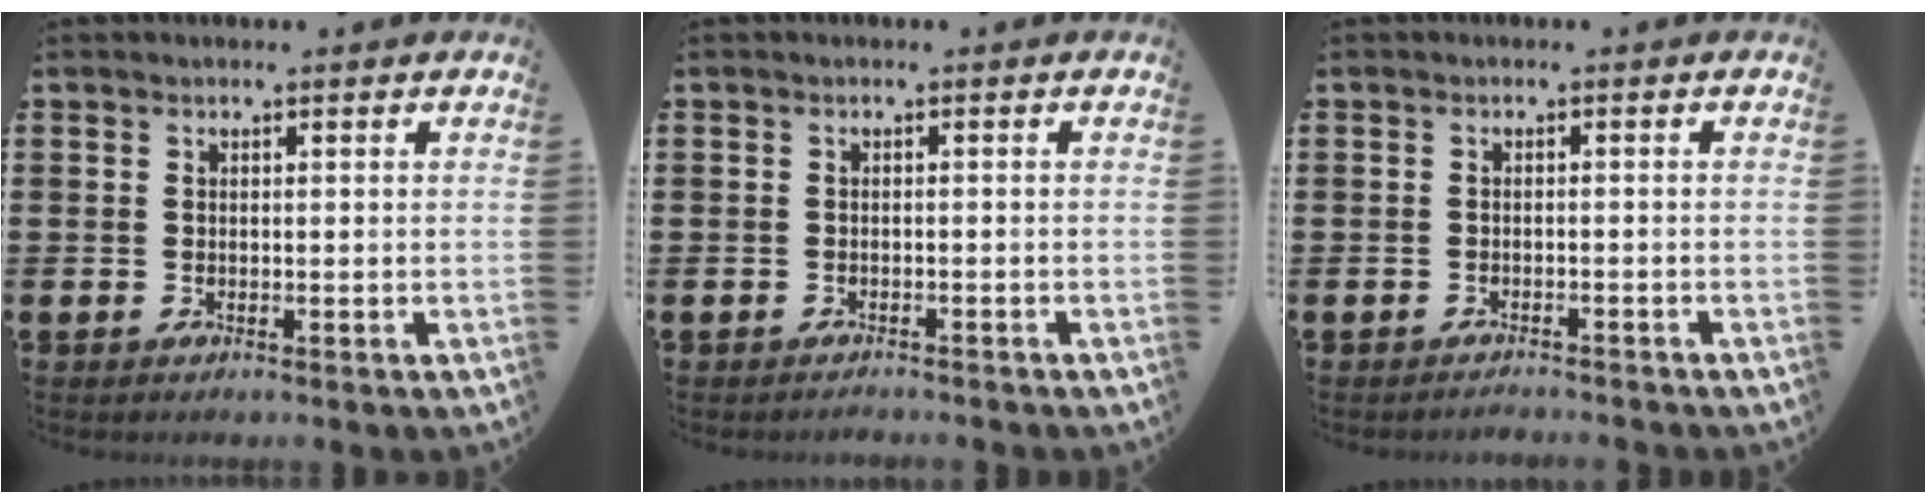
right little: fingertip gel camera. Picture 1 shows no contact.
{"total": 0.7, "force": [-0.7, 0.0, 0.0], "torque": [-0.001, -0.001, -0.015]}
{"total": 1.0, "force": [-1.0, -0.1, 0.0], "torque": [-0.002, 0.001, -0.021]}